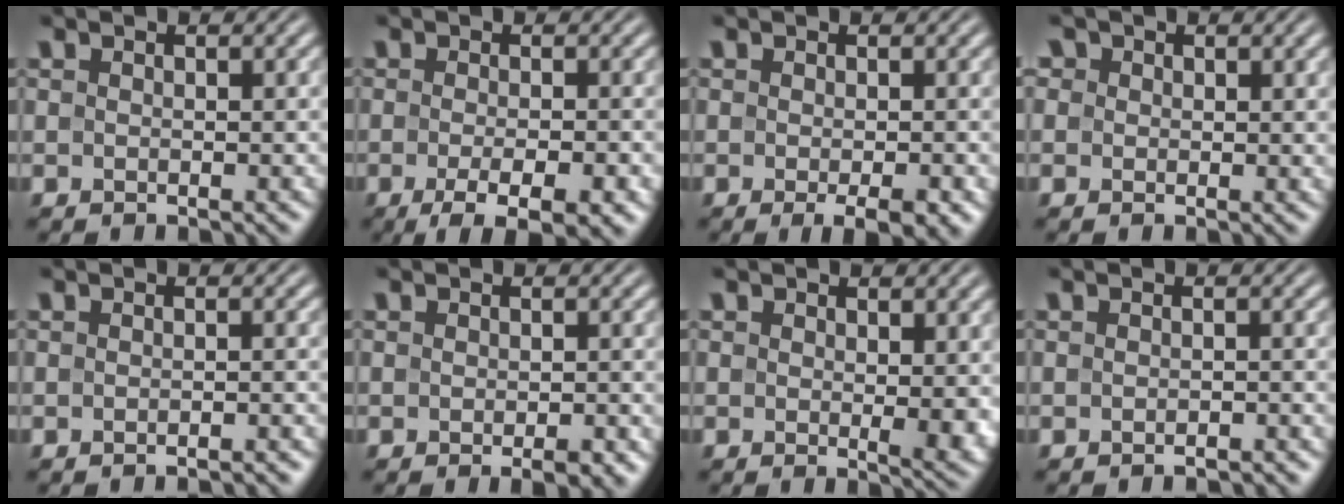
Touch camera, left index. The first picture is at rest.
{"total": 5.4, "force": [-2.6, 1.5, 4.5], "torque": [-0.071, -0.006, -0.035]}
{"total": 2.8, "force": [-1.1, 0.5, 2.5], "torque": [-0.037, -0.006, -0.015]}
{"total": 2.0, "force": [0.9, 1.6, 0.6], "torque": [-0.006, 0.003, -0.001]}
{"total": 1.8, "force": [-1.6, 0.3, 0.8], "torque": [0.003, 0.007, -0.020]}
{"total": 1.9, "force": [-1.1, 0.4, 1.5], "torque": [-0.020, -0.003, -0.014]}
{"total": 2.6, "force": [0.4, 0.8, 2.4], "torque": [-0.029, -0.010, 0.008]}
{"total": 1.5, "force": [-1.4, 0.3, 0.6], "torque": [-0.004, 0.004, -0.017]}